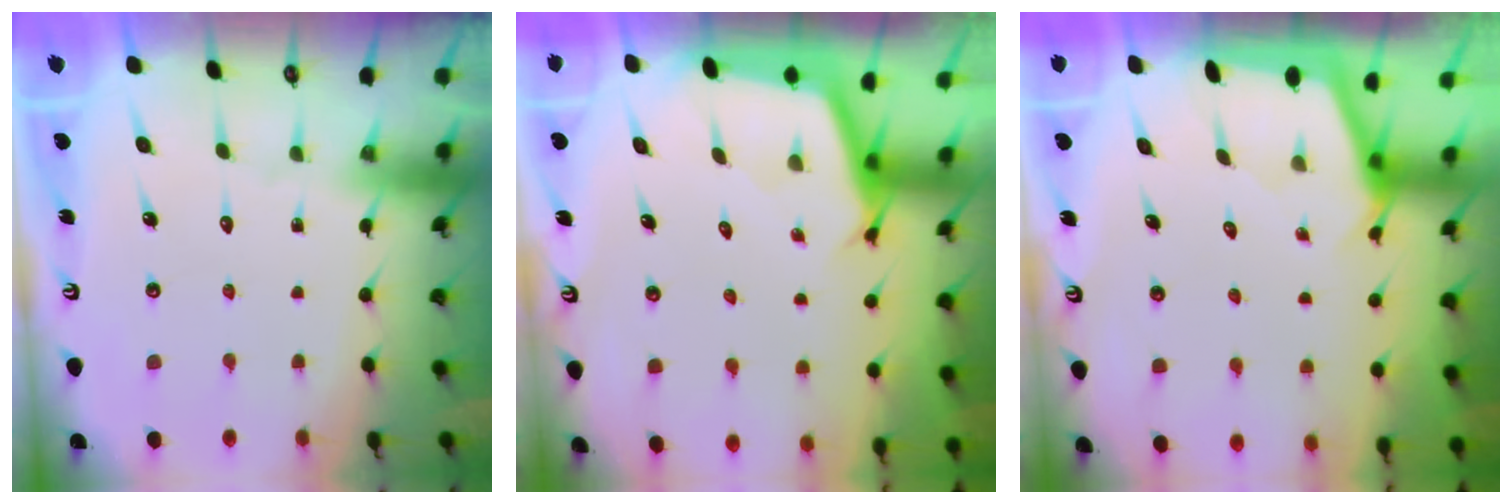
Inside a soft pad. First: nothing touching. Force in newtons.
{"total": 4.4, "press": 4.3, "slide": 0.3}
{"total": 2.3, "press": 2.3, "slide": 0.3}